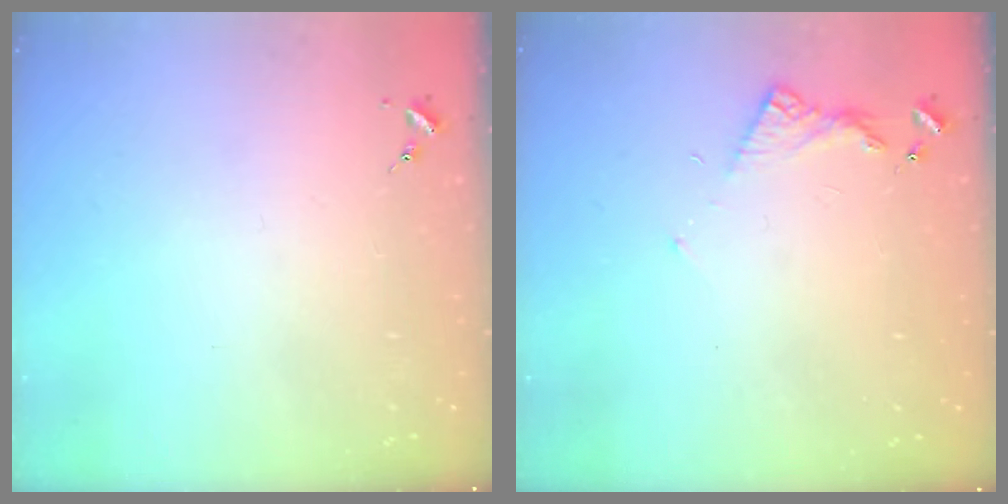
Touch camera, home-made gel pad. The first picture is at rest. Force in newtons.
{"total": 5.2, "press": 5.2, "slide": 0.5}